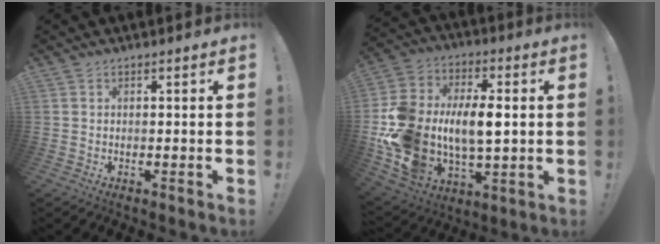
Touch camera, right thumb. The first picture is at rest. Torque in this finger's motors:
{"motor_torque": [2.55, 2.46, 2.20, -0.56, 0.28]}